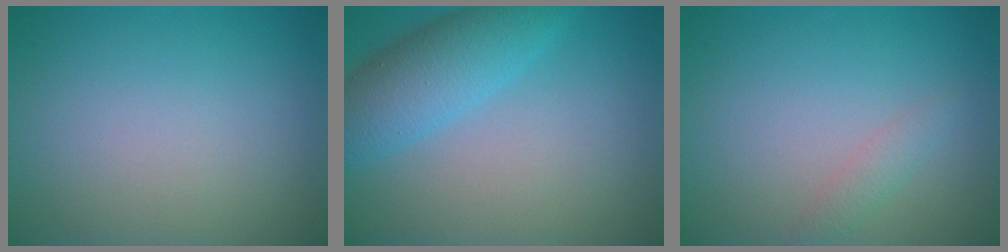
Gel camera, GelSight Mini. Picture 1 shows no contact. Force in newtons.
{"total": 5.3, "press": 5.3, "slide": 0.2}
{"total": 1.2, "press": 1.2, "slide": 0.0}